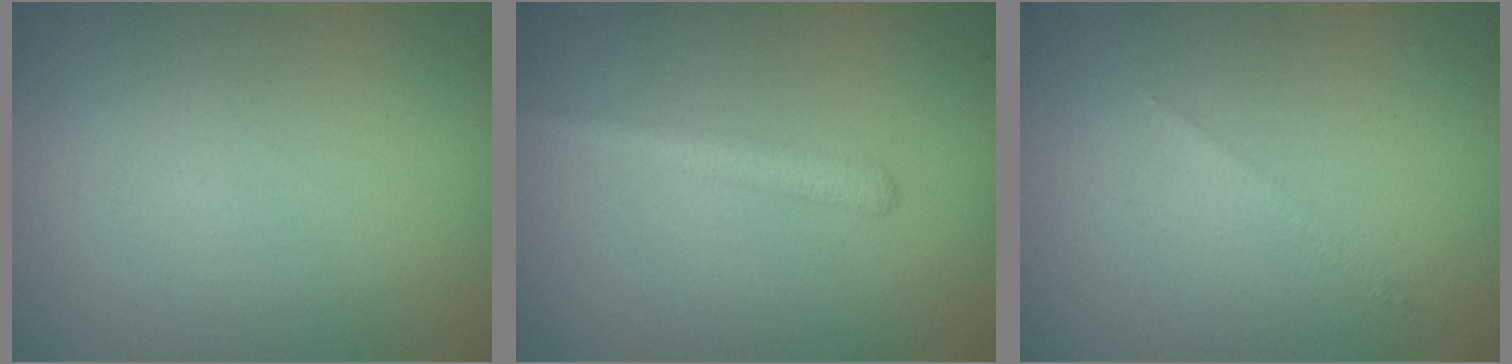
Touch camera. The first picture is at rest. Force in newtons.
{"total": 2.0, "press": 1.9, "slide": 0.1}
{"total": 0.6, "press": 0.6, "slide": 0.0}